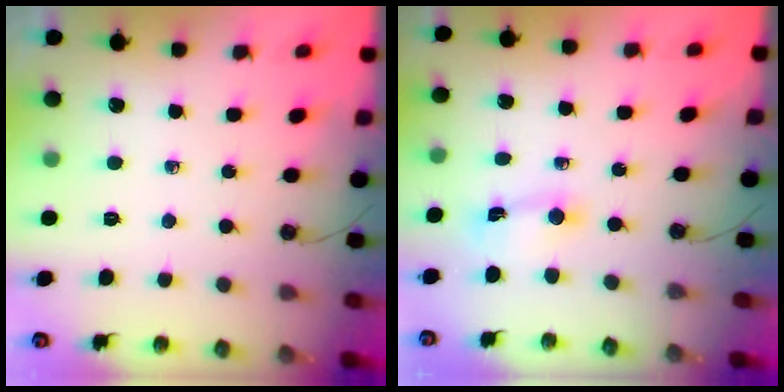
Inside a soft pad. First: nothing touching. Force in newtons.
{"total": 1.9, "press": 1.9, "slide": 0.4}